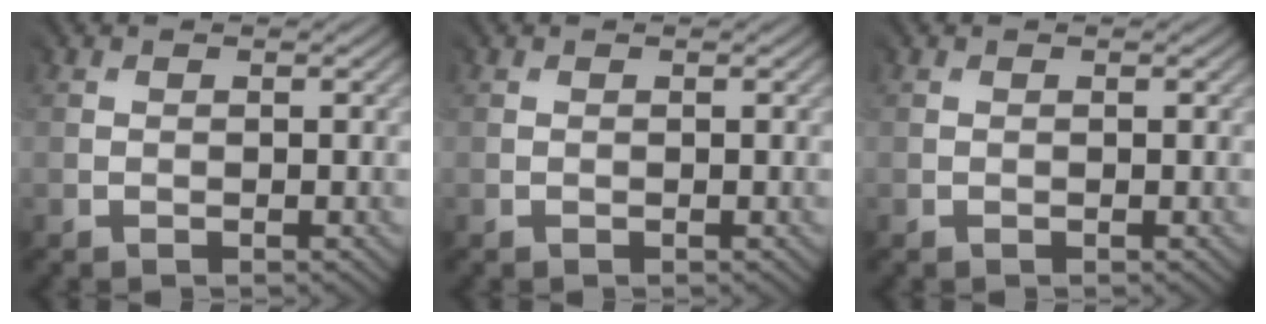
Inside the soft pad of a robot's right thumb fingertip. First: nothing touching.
{"total": 0.0}
{"total": 0.0}